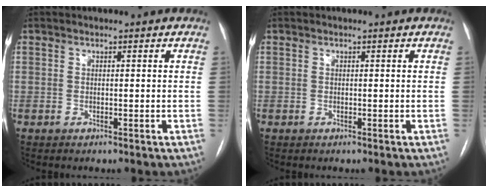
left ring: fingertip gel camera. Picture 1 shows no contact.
{"total": 0.0}